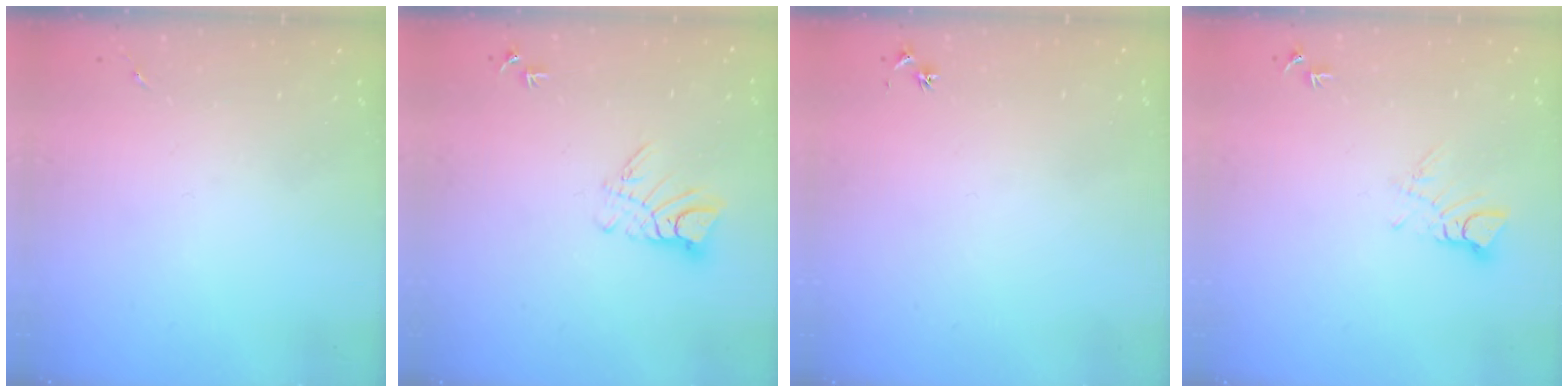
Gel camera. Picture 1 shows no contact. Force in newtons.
{"total": 7.6, "press": 7.5, "slide": 0.7}
{"total": 2.5, "press": 2.5, "slide": 0.3}
{"total": 7.2, "press": 7.2, "slide": 0.8}